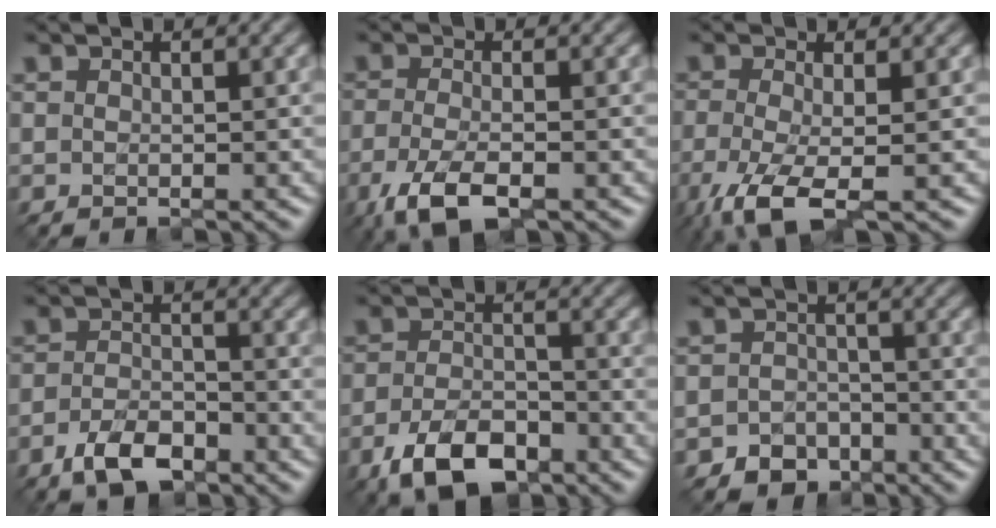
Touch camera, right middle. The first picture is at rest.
{"total": 4.5, "force": [-2.8, 1.3, 3.3], "torque": [-0.084, -0.002, -0.062]}
{"total": 5.1, "force": [-2.7, 1.3, 4.2], "torque": [-0.104, -0.010, -0.057]}
{"total": 3.4, "force": [-2.5, 1.4, 1.9], "torque": [-0.044, 0.006, -0.050]}
{"total": 5.4, "force": [-3.6, 2.6, 3.2], "torque": [-0.070, 0.002, -0.068]}
{"total": 2.3, "force": [-1.7, 1.6, -0.2], "torque": [0.006, 0.011, -0.032]}